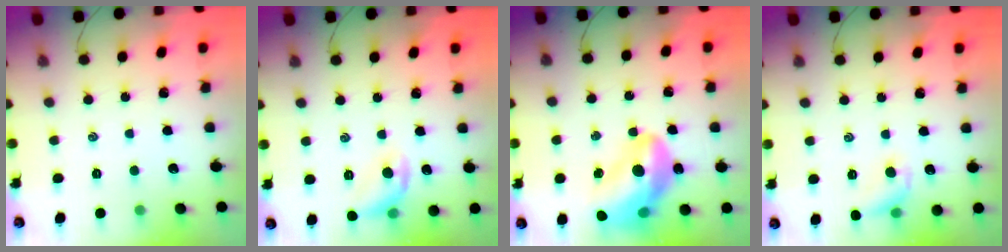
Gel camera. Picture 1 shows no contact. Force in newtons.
{"total": 9.6, "press": 9.6, "slide": 0.7}
{"total": 18.4, "press": 17.6, "slide": 5.4}
{"total": 8.4, "press": 8.2, "slide": 1.7}